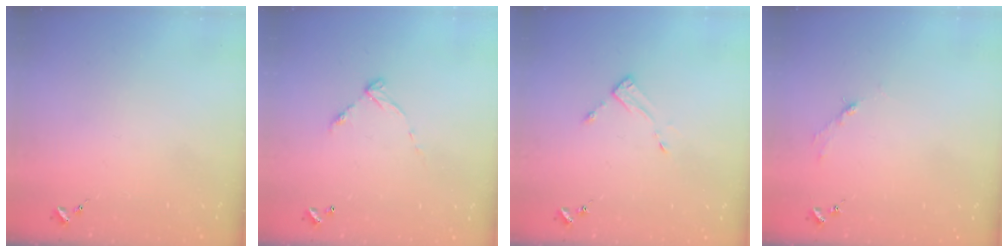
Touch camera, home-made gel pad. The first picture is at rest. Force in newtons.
{"total": 5.8, "press": 5.8, "slide": 0.4}
{"total": 3.5, "press": 3.5, "slide": 0.3}
{"total": 2.7, "press": 2.7, "slide": 0.4}